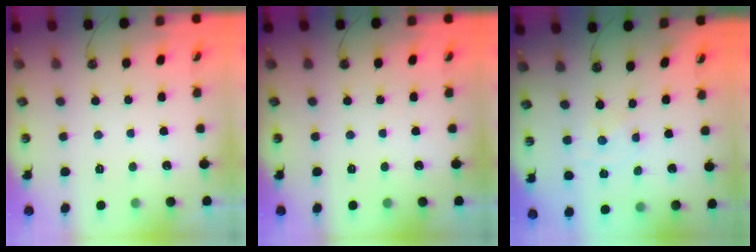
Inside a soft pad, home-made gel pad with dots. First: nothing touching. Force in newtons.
{"total": 0.0}
{"total": 0.0}